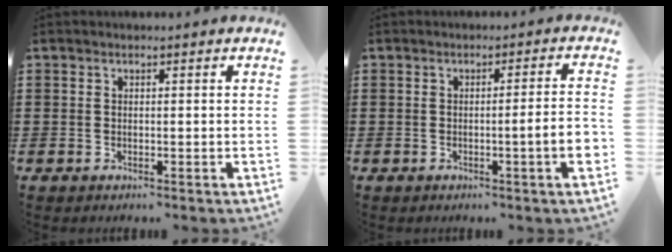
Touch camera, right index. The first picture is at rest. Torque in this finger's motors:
{"motor_torque": [1.06, -0.78, 0.23, 0.13]}